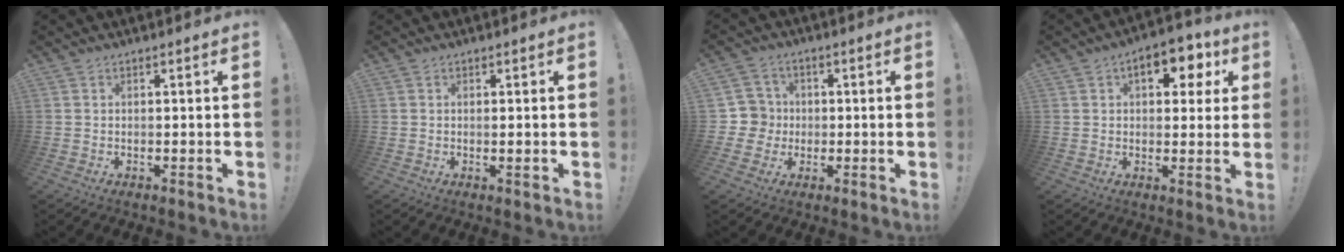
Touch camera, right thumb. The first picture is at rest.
{"total": 0.9, "force": [0.1, 0.0, 0.9], "torque": [-0.013, -0.003, 0.000]}
{"total": 7.0, "force": [-0.4, 6.9, 1.3], "torque": [-0.030, 0.007, -0.005]}
{"total": 9.2, "force": [3.5, 5.3, 6.6], "torque": [-0.075, -0.010, 0.055]}